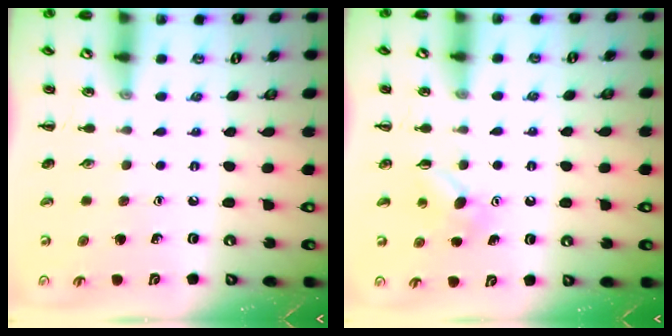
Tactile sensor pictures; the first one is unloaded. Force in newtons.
{"total": 4.2, "press": 4.0, "slide": 1.2}